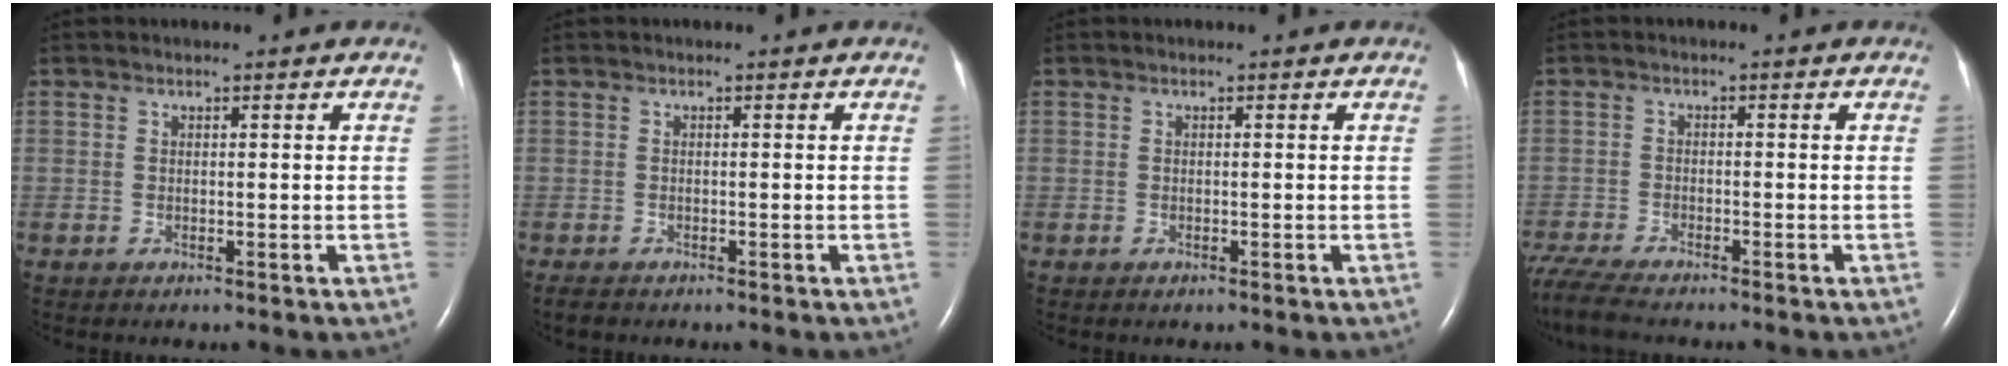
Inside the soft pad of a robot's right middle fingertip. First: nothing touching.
{"total": 1.5, "force": [-1.2, 0.5, 0.7], "torque": [-0.018, -0.004, -0.017]}
{"total": 0.0}
{"total": 8.2, "force": [-7.1, 1.1, 4.0], "torque": [-0.082, -0.019, -0.128]}